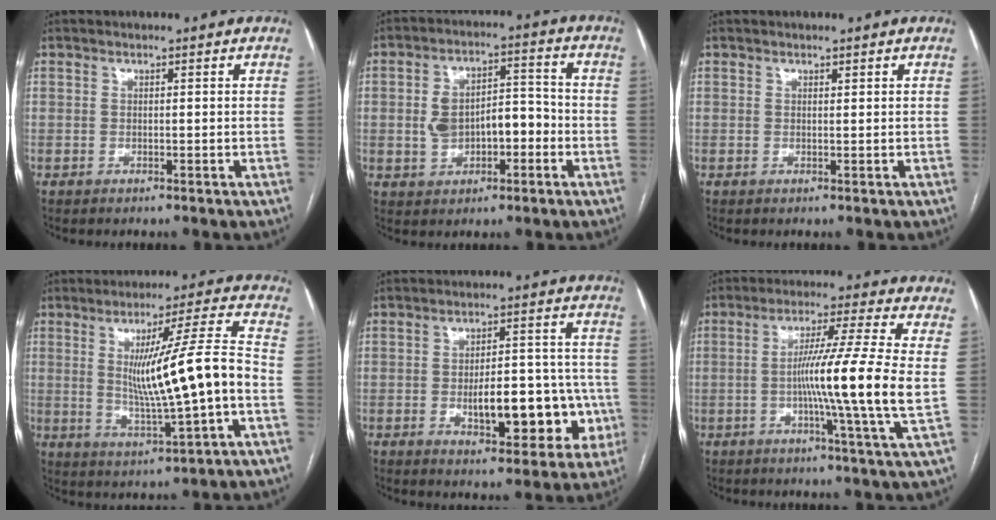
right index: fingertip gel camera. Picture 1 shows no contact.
{"total": 8.9, "force": [-1.5, 5.1, 7.2], "torque": [-0.125, 0.032, -0.017]}
{"total": 0.0}
{"total": 13.8, "force": [-0.6, -0.6, 13.7], "torque": [-0.228, -0.004, -0.006]}
{"total": 13.0, "force": [-3.3, 5.4, 11.4], "torque": [-0.144, 0.029, -0.033]}
{"total": 13.1, "force": [-1.0, -2.3, 12.9], "torque": [-0.221, -0.016, -0.025]}